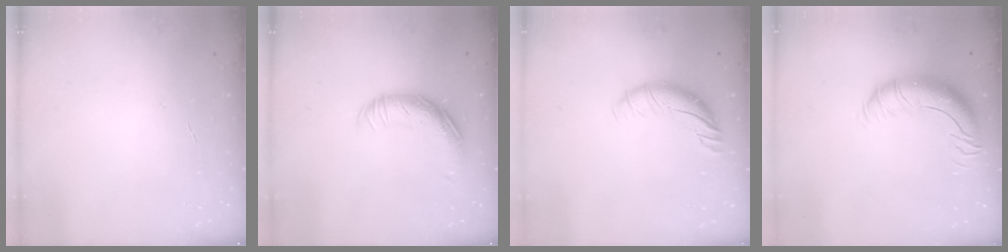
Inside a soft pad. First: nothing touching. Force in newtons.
{"total": 14.7, "press": 14.7, "slide": 0.4}
{"total": 8.5, "press": 8.4, "slide": 0.6}
{"total": 13.3, "press": 13.0, "slide": 2.9}